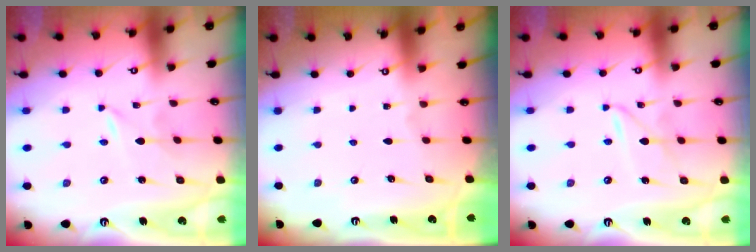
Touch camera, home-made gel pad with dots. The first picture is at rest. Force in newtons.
{"total": 0.0}
{"total": 2.9, "press": 2.9, "slide": 0.3}